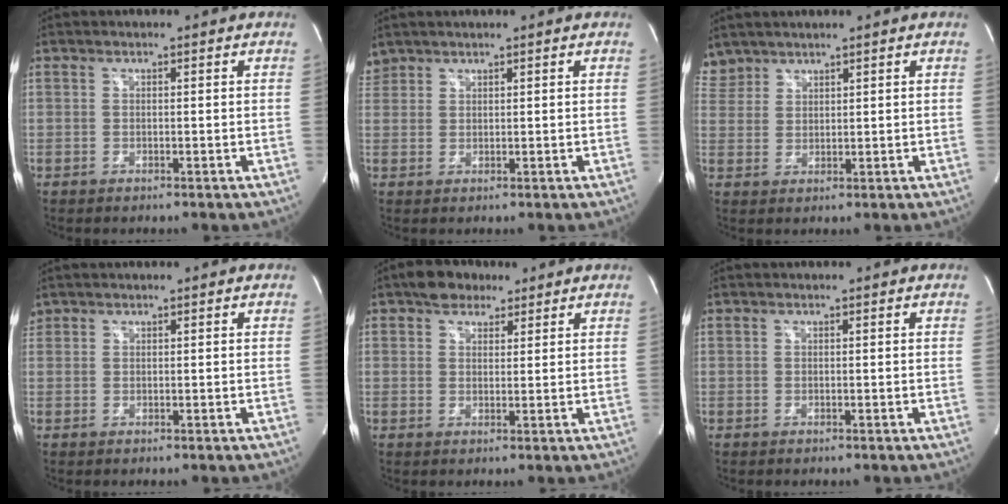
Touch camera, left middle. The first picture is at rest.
{"total": 2.3, "force": [2.1, 1.0, -0.1], "torque": [0.000, 0.014, 0.043]}
{"total": 3.9, "force": [3.5, 1.8, -0.2], "torque": [0.005, 0.012, 0.076]}
{"total": 1.3, "force": [1.0, 0.8, 0.1], "torque": [-0.003, 0.017, 0.020]}
{"total": 4.7, "force": [3.3, 2.8, 1.9], "torque": [-0.036, 0.015, 0.058]}
{"total": 0.0}